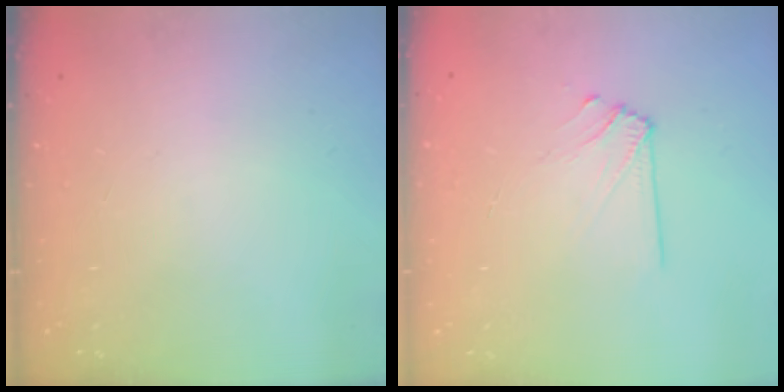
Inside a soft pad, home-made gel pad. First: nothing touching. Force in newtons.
{"total": 5.9, "press": 5.8, "slide": 0.9}